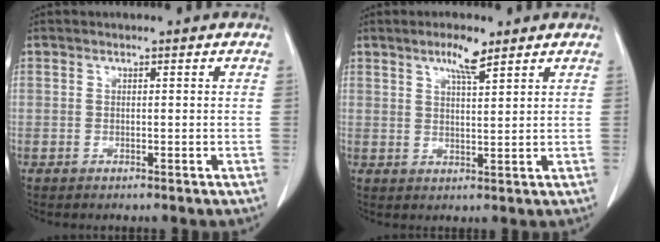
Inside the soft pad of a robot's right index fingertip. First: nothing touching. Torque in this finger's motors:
{"motor_torque": [0.18, 0.20, 0.08, 0.05]}